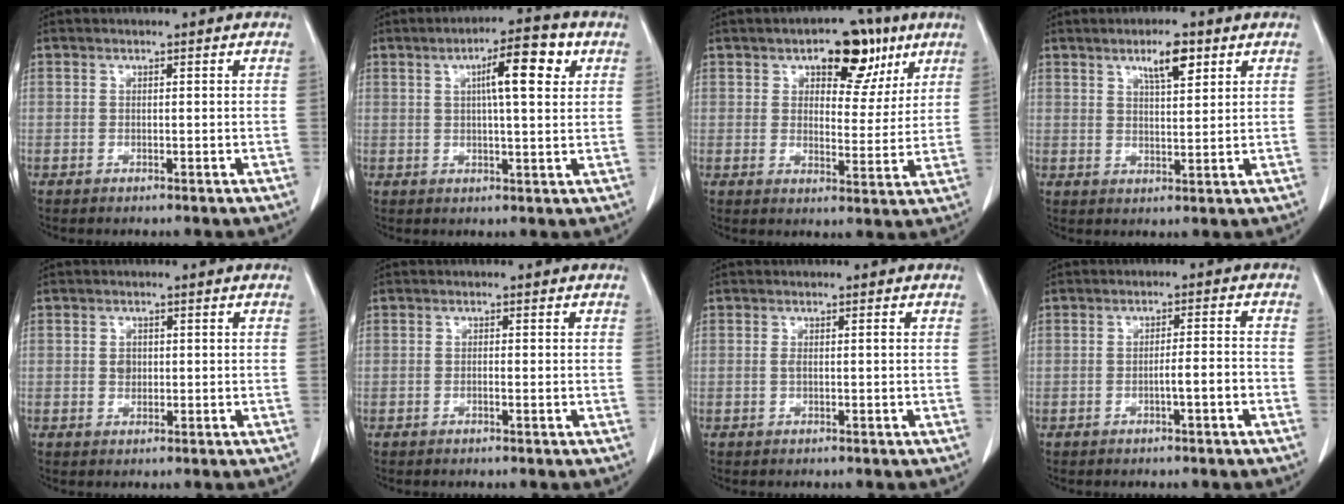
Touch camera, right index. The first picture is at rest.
{"total": 8.3, "force": [2.9, 1.2, 7.7], "torque": [-0.120, 0.012, 0.041]}
{"total": 9.4, "force": [5.2, 4.8, 6.2], "torque": [-0.073, 0.014, 0.075]}
{"total": 5.2, "force": [3.0, 1.1, 4.1], "torque": [-0.071, 0.000, 0.050]}
{"total": 1.5, "force": [0.1, 1.2, 0.9], "torque": [-0.015, 0.001, 0.004]}
{"total": 0.5, "force": [-0.2, 0.0, 0.5], "torque": [-0.010, 0.001, -0.005]}
{"total": 1.0, "force": [0.0, 0.1, 1.0], "torque": [-0.019, 0.000, 0.002]}
{"total": 3.3, "force": [-1.4, 0.0, 2.9], "torque": [-0.045, 0.005, -0.025]}